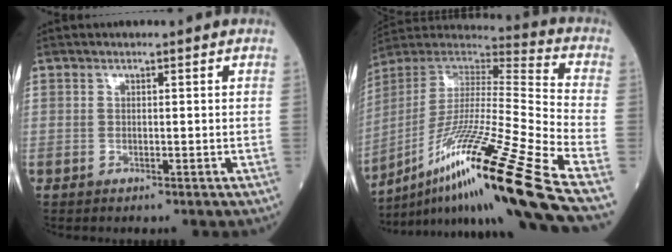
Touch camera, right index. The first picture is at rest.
{"total": 28.4, "force": [-17.3, -1.8, 22.5], "torque": [-0.378, -0.031, -0.313]}